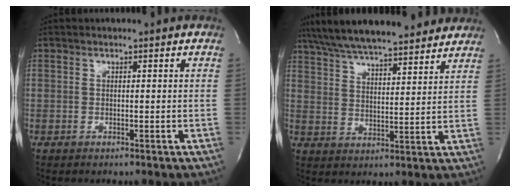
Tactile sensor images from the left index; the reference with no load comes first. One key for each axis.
{"total": 20.1, "fx": 17.3, "fy": 3.6, "fz": 9.6, "tx": -0.164, "ty": 0.040, "tz": 0.258}